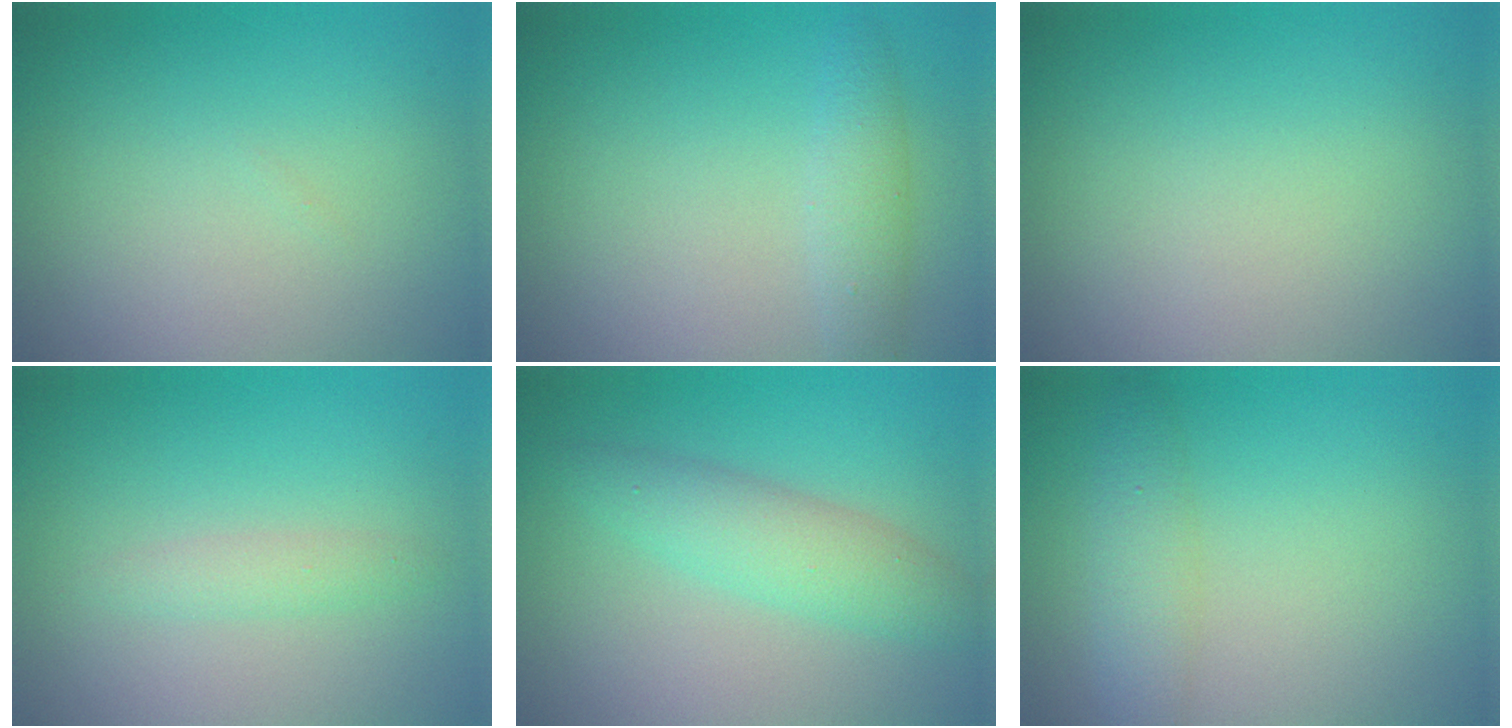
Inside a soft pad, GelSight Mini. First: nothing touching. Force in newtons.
{"total": 2.1, "press": 2.1, "slide": 0.1}
{"total": 0.0}
{"total": 1.4, "press": 1.4, "slide": 0.0}
{"total": 3.6, "press": 3.6, "slide": 0.0}
{"total": 2.8, "press": 2.8, "slide": 0.1}